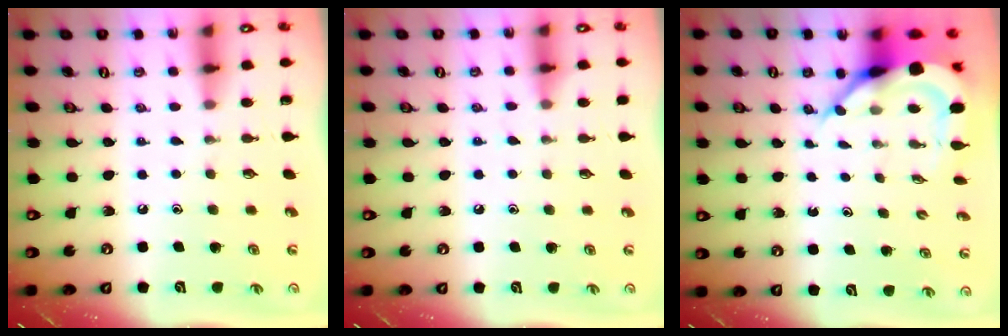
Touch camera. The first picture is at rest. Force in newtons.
{"total": 3.7, "press": 3.6, "slide": 0.5}
{"total": 8.3, "press": 8.2, "slide": 1.0}